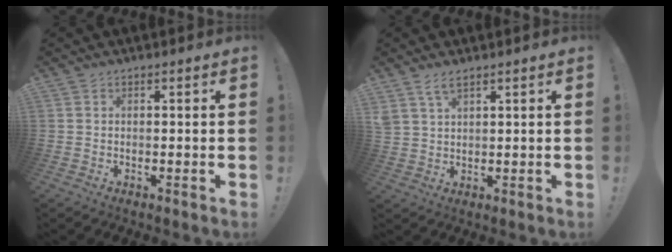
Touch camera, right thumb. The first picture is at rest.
{"total": 4.1, "force": [2.8, 1.1, 2.7], "torque": [-0.059, -0.008, 0.054]}